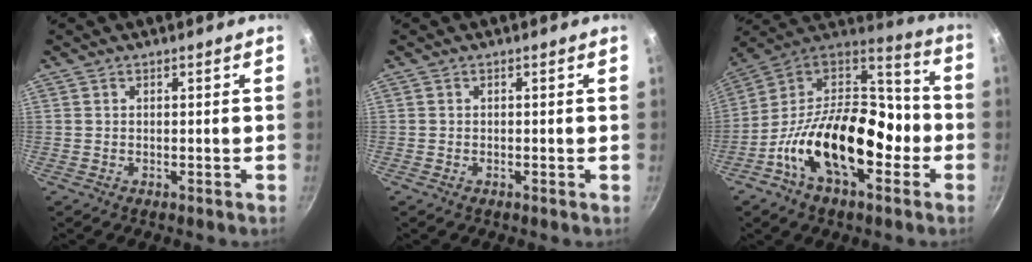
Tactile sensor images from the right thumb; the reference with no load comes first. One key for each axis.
{"total": 0.0}
{"total": 24.5, "fx": -7.1, "fy": 13.9, "fz": 18.9, "tx": -0.292, "ty": 0.065, "tz": -0.138}